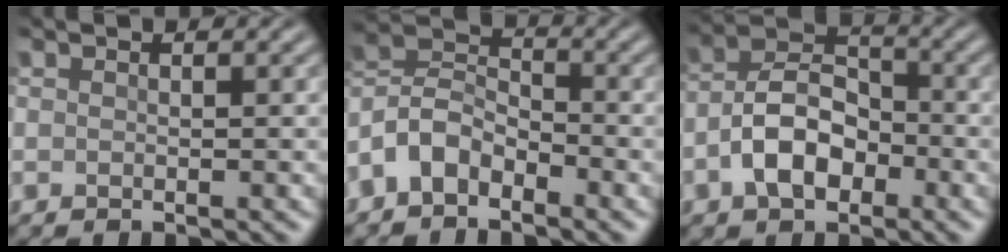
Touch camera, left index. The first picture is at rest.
{"total": 4.8, "force": [-3.0, 2.8, 2.5], "torque": [-0.052, 0.010, -0.072]}
{"total": 5.9, "force": [-2.2, 3.7, 4.1], "torque": [-0.070, 0.008, -0.047]}